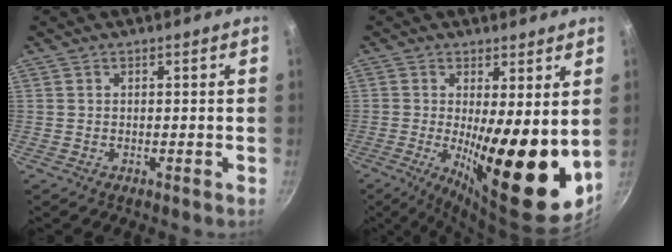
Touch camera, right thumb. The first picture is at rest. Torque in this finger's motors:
{"motor_torque": [0.80, 3.93, 1.78, 0.35, 0.35]}